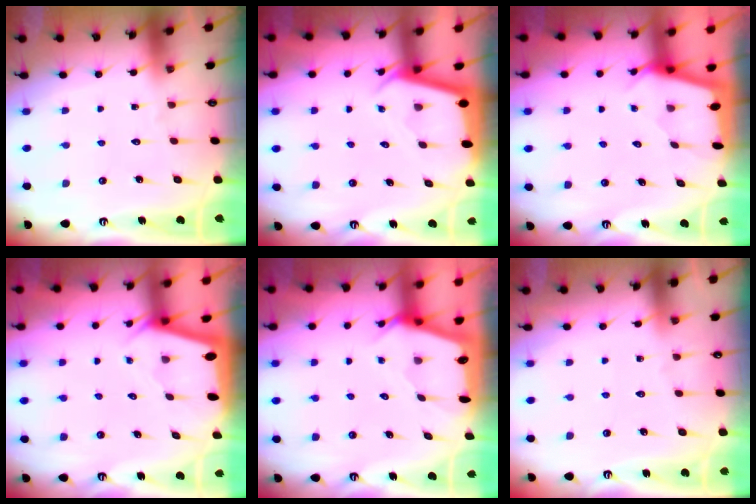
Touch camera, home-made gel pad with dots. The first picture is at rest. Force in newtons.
{"total": 2.2, "press": 2.2, "slide": 0.1}
{"total": 2.2, "press": 2.2, "slide": 0.3}
{"total": 2.1, "press": 2.1, "slide": 0.0}
{"total": 2.4, "press": 2.4, "slide": 0.3}
{"total": 2.6, "press": 2.5, "slide": 0.5}